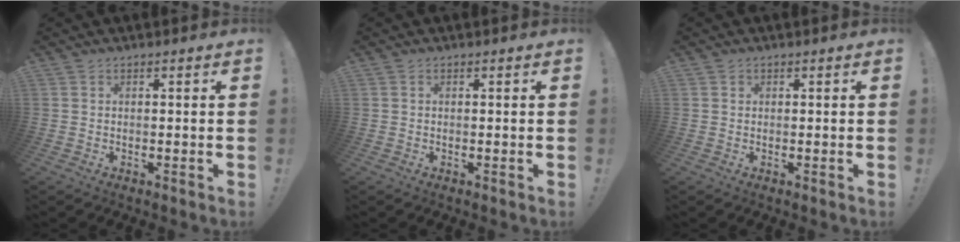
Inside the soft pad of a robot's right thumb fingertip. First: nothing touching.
{"total": 0.0}
{"total": 0.8, "force": [0.8, -0.1, -0.1], "torque": [0.003, -0.002, 0.015]}